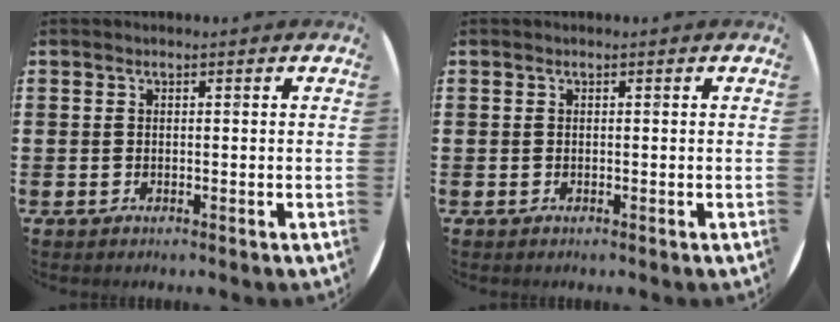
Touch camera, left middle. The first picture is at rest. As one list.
[{"total": 0.0}]